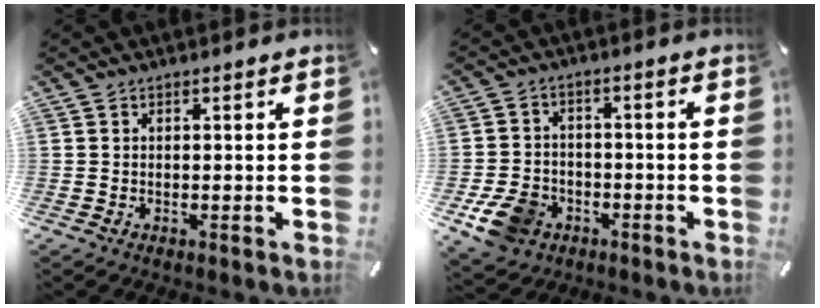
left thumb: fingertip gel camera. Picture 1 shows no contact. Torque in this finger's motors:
{"motor_torque": [0.28, 1.04, 0.11, -0.01, -0.05]}